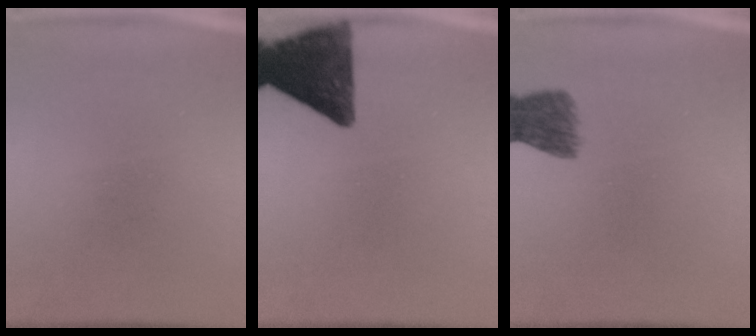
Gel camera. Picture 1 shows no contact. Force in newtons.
{"total": 13.0}
{"total": 4.6}